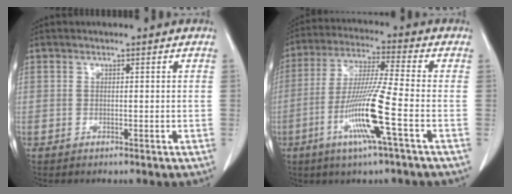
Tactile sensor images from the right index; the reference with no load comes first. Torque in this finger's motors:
{"motor_torque": [1.73, -0.41, 0.98, 0.16]}